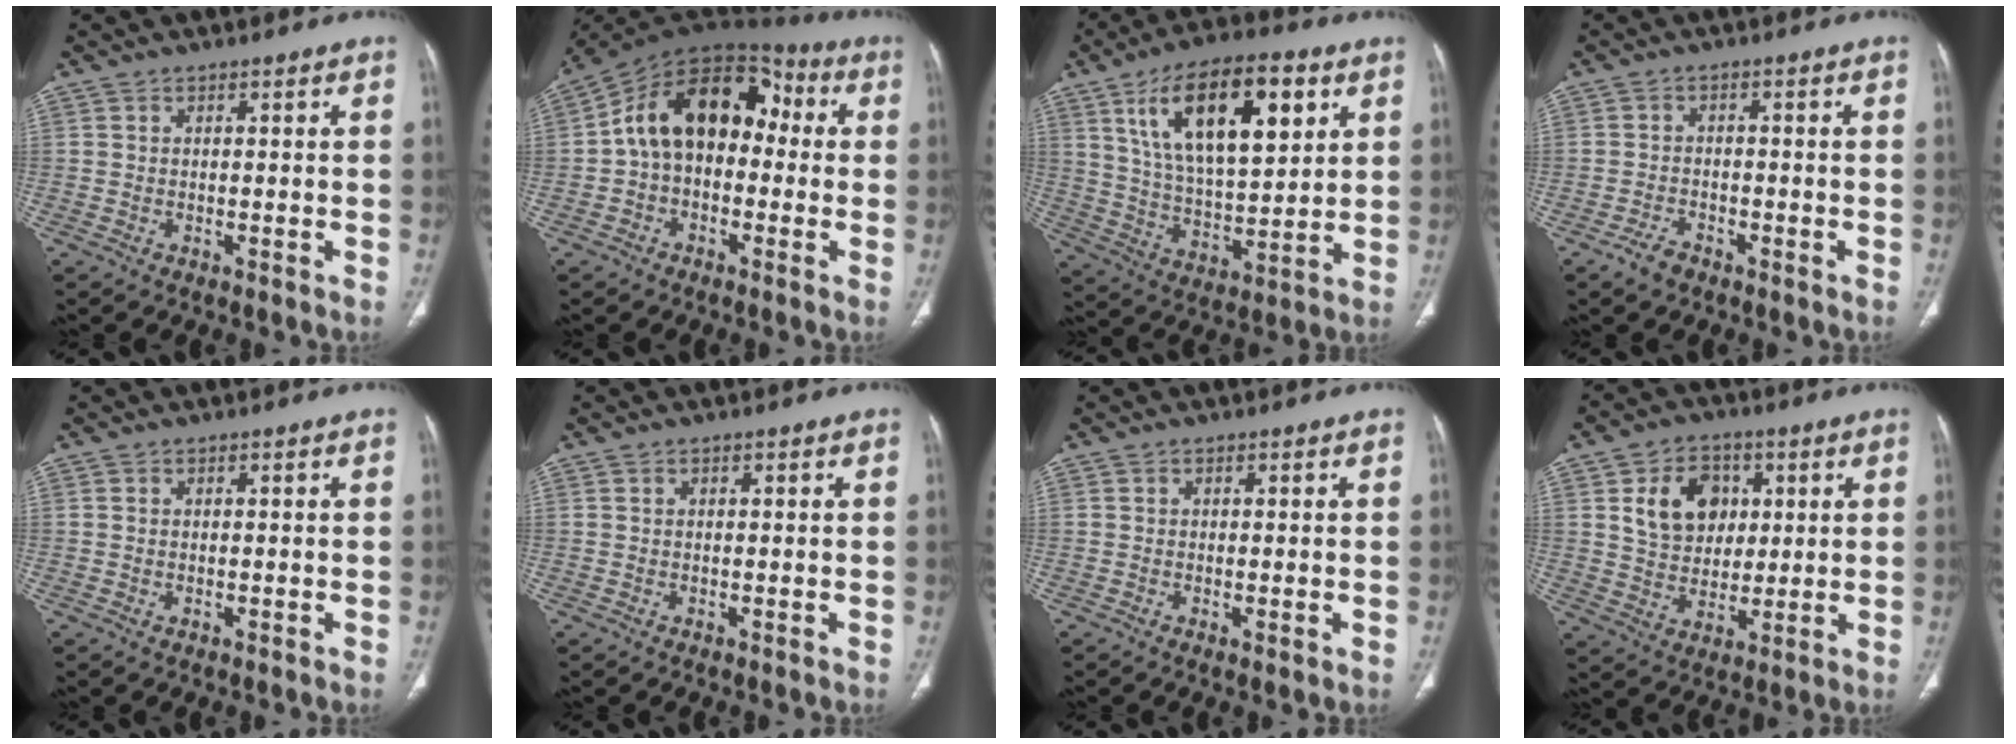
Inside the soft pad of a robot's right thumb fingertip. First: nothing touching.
{"total": 16.4, "force": [0.5, 11.1, 12.0], "torque": [-0.164, 0.056, -0.007]}
{"total": 21.2, "force": [8.7, 9.2, 17.0], "torque": [-0.256, -0.026, 0.152]}
{"total": 3.1, "force": [-2.2, 1.6, 1.4], "torque": [-0.030, 0.011, -0.037]}
{"total": 0.0}
{"total": 0.0}
{"total": 1.0, "force": [-0.2, 0.3, 0.9], "torque": [-0.021, -0.005, -0.004]}
{"total": 11.4, "force": [3.3, 8.9, 6.4], "torque": [-0.069, -0.007, 0.062]}